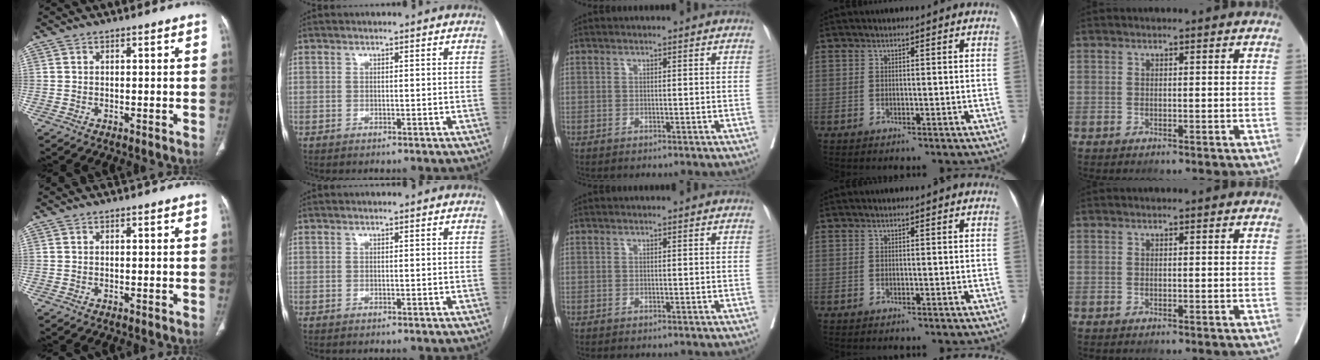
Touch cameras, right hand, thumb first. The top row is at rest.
{}